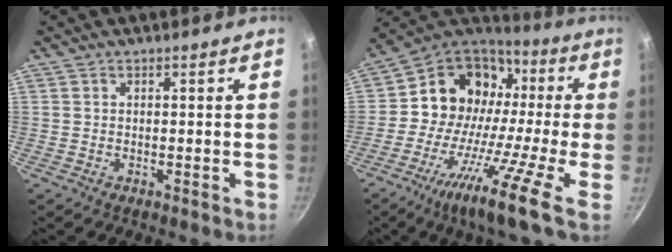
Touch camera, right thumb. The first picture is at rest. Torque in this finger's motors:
{"motor_torque": [2.09, 2.10, 1.20, -1.18, 0.21]}